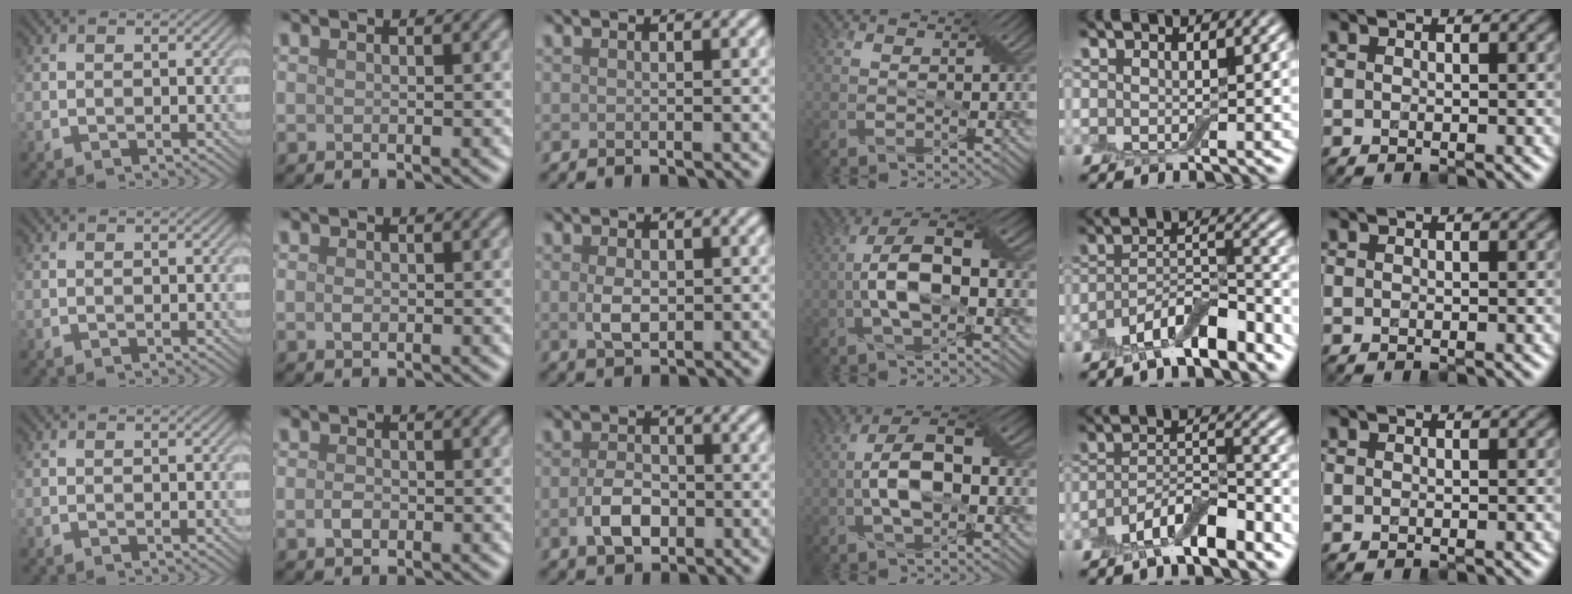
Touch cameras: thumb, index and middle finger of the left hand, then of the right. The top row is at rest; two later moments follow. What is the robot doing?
{"motion": "fold", "object": "apron"}